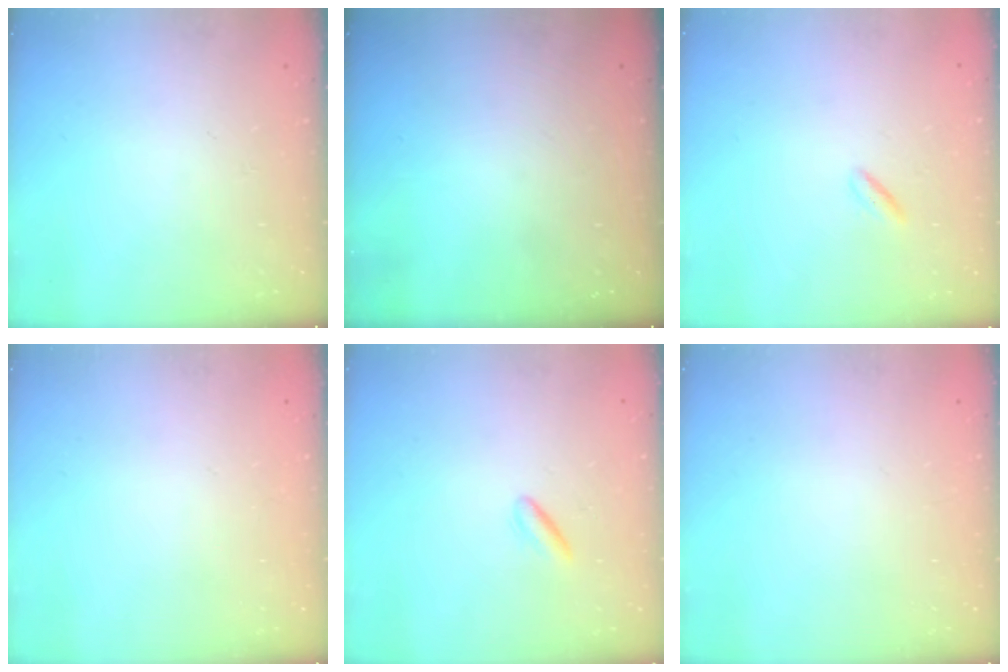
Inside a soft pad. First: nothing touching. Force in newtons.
{"total": 0.0}
{"total": 1.3, "press": 1.1, "slide": 0.7}
{"total": 2.0, "press": 2.0, "slide": 0.1}
{"total": 2.2, "press": 2.0, "slide": 0.9}
{"total": 2.0, "press": 2.0, "slide": 0.1}